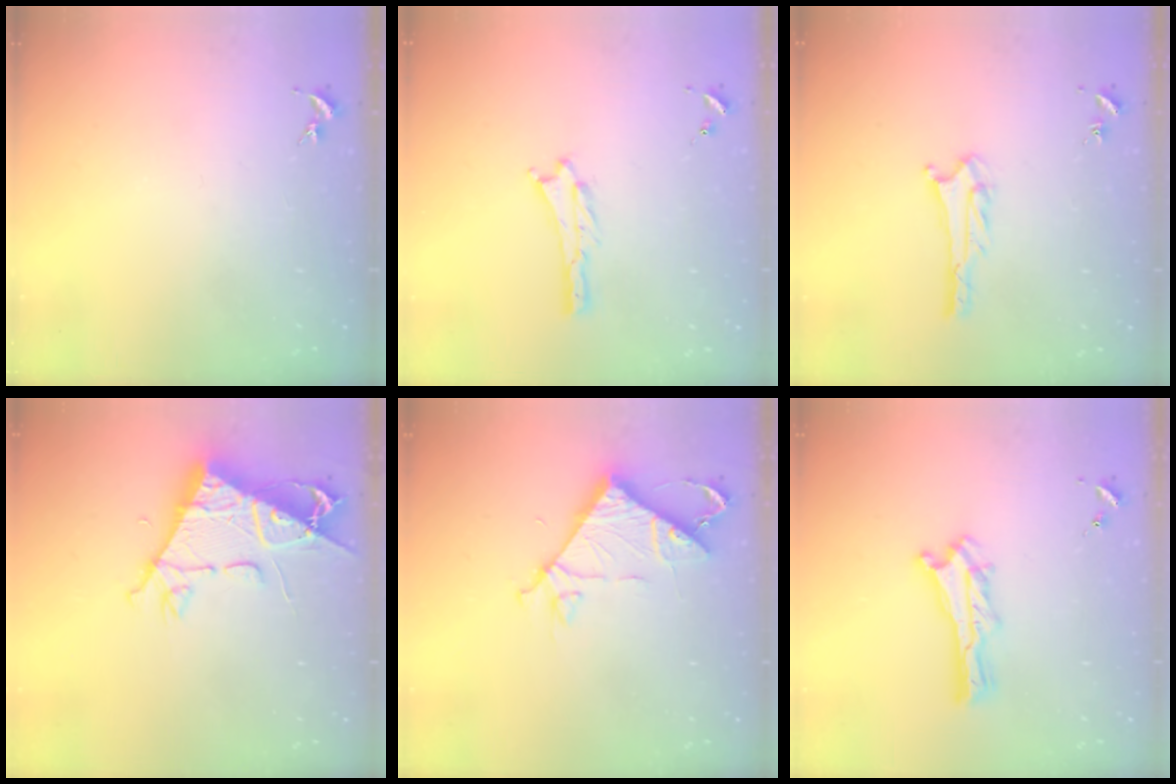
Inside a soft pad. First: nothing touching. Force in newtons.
{"total": 0.9, "press": 0.9, "slide": 0.2}
{"total": 2.8, "press": 2.8, "slide": 0.2}
{"total": 9.7, "press": 9.6, "slide": 1.4}
{"total": 7.9, "press": 7.8, "slide": 0.6}
{"total": 1.2, "press": 1.2, "slide": 0.2}